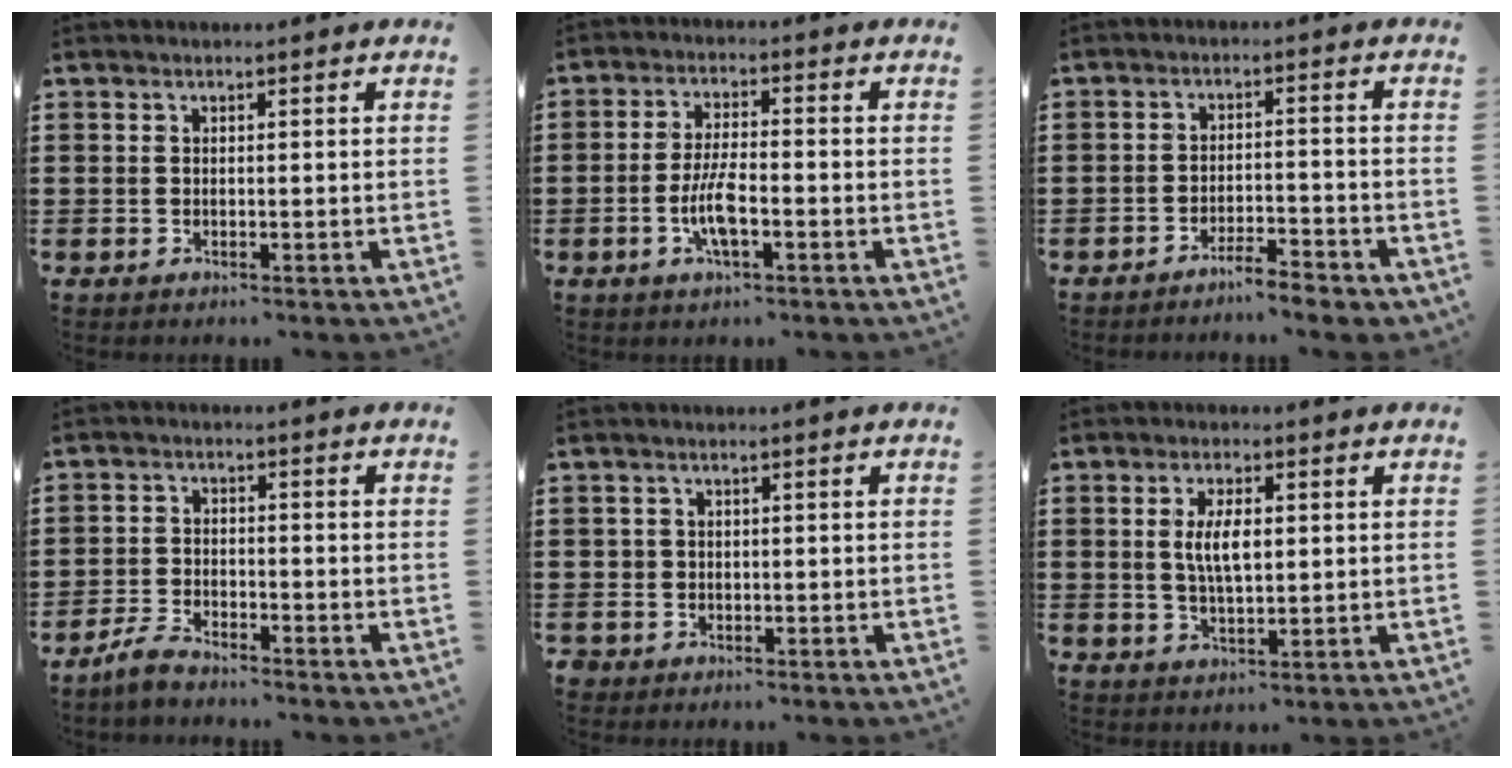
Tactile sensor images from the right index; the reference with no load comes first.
{"total": 6.2, "force": [-2.0, 1.7, 5.6], "torque": [-0.120, -0.005, -0.043]}
{"total": 4.1, "force": [-3.9, 0.0, 1.2], "torque": [-0.022, -0.002, -0.079]}
{"total": 3.0, "force": [-2.9, 0.4, 0.7], "torque": [-0.030, 0.002, -0.064]}
{"total": 1.5, "force": [-0.7, 1.4, 0.0], "torque": [-0.004, 0.004, -0.018]}
{"total": 5.2, "force": [0.5, 1.9, 4.8], "torque": [-0.095, 0.006, 0.007]}